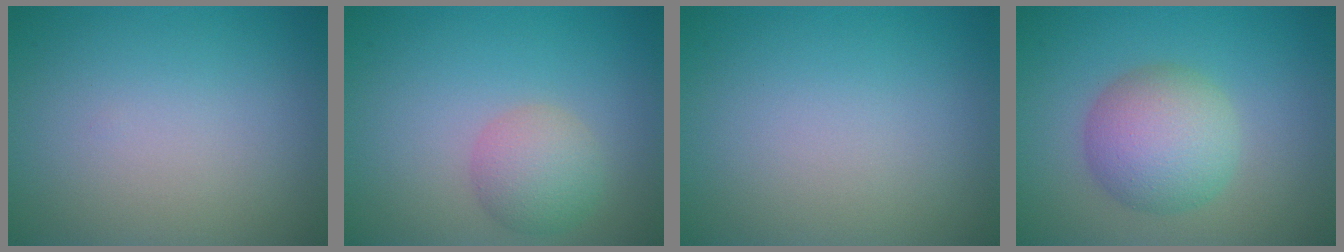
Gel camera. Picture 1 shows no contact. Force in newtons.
{"total": 3.2, "press": 3.2, "slide": 0.0}
{"total": 0.0}
{"total": 5.5, "press": 5.5, "slide": 0.1}